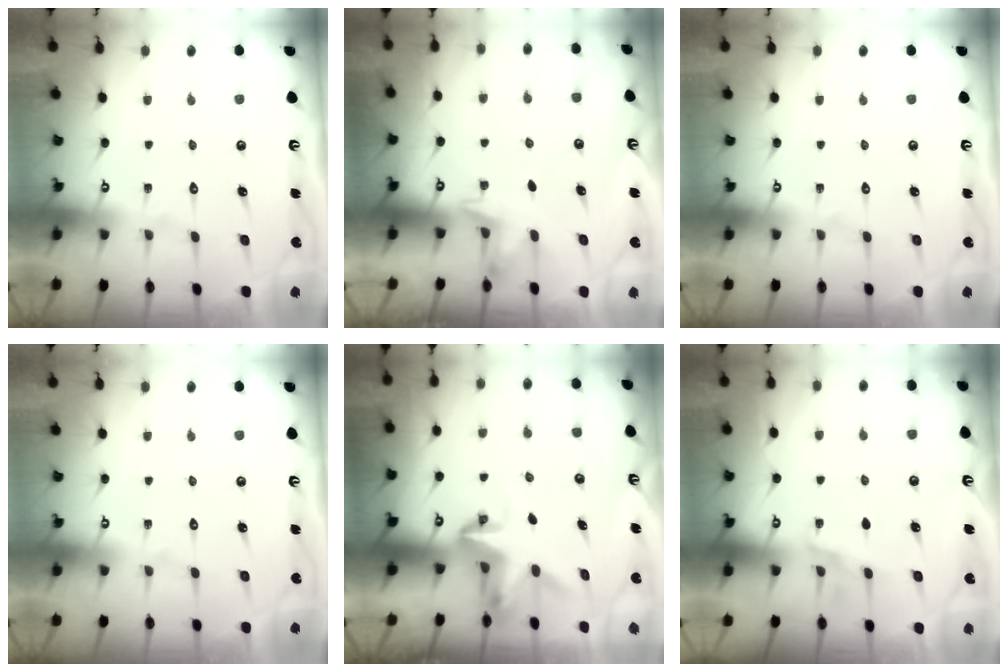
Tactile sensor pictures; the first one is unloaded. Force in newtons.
{"total": 4.3, "press": 4.1, "slide": 1.3}
{"total": 0.0}
{"total": 0.0}
{"total": 3.5, "press": 3.5, "slide": 0.3}
{"total": 4.7, "press": 4.0, "slide": 2.4}